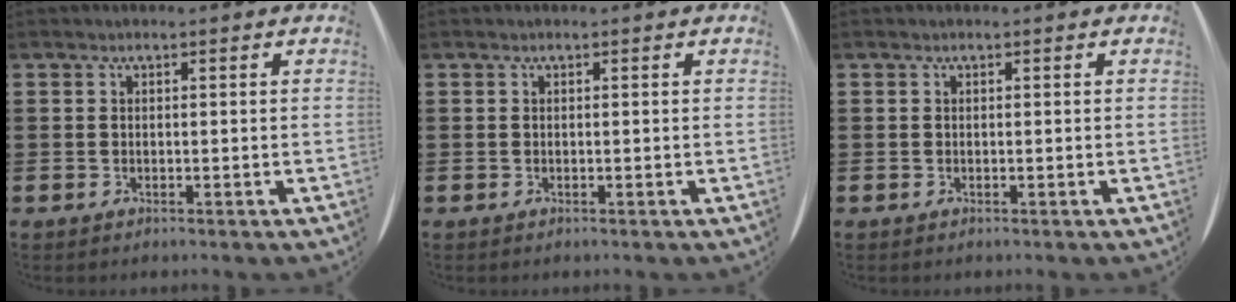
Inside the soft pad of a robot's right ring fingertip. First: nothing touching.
{"total": 0.0}
{"total": 0.0}